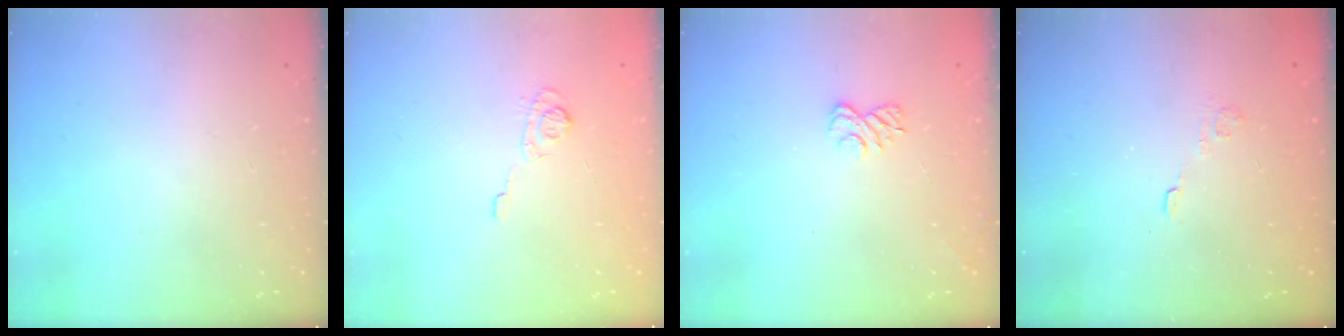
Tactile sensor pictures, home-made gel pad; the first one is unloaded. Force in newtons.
{"total": 5.5, "press": 5.3, "slide": 1.5}
{"total": 4.9, "press": 4.8, "slide": 1.0}
{"total": 2.1, "press": 1.6, "slide": 1.4}